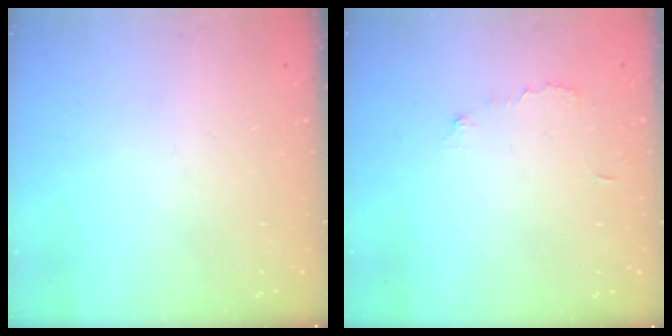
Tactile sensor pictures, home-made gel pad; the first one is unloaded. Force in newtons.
{"total": 5.5, "press": 5.5, "slide": 0.2}